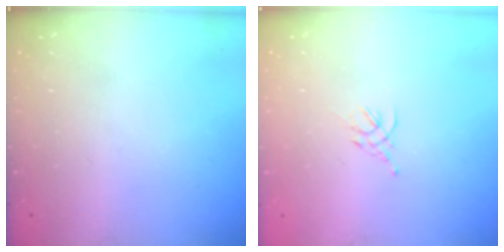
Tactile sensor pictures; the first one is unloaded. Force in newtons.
{"total": 1.5, "press": 1.4, "slide": 0.6}